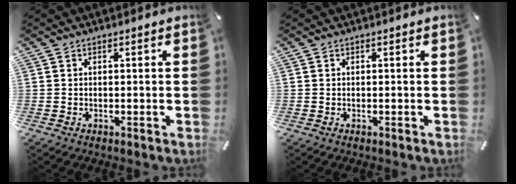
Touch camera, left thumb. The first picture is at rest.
{"total": 0.0}